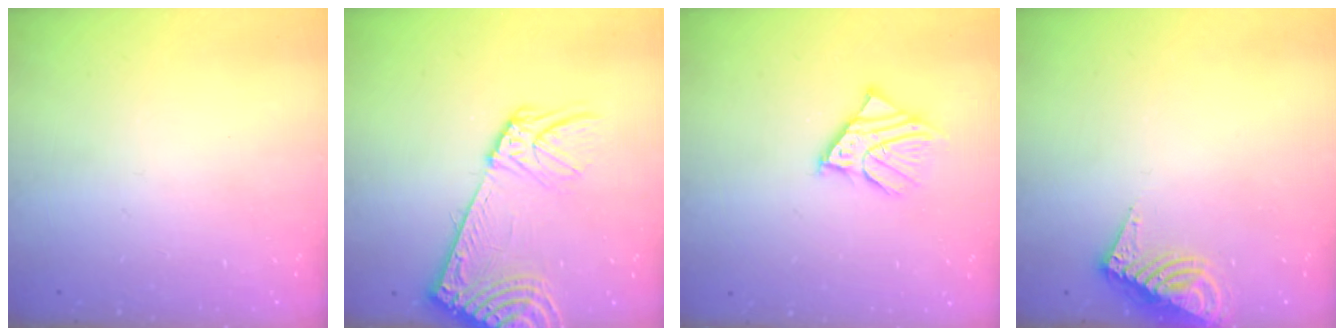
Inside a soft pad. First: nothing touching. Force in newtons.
{"total": 13.0, "press": 12.6, "slide": 3.1}
{"total": 7.8, "press": 7.7, "slide": 1.1}
{"total": 8.9, "press": 8.9, "slide": 0.7}